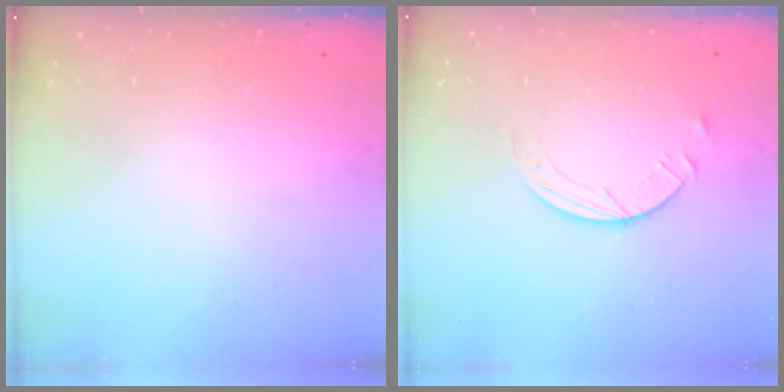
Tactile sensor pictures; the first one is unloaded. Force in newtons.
{"total": 6.0, "press": 6.0, "slide": 0.6}